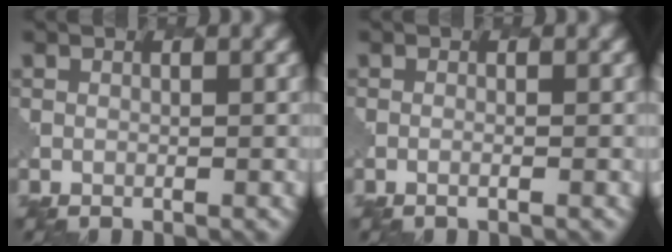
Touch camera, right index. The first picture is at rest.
{"total": 0.7, "force": [-0.1, 0.2, 0.7], "torque": [-0.006, -0.001, -0.009]}